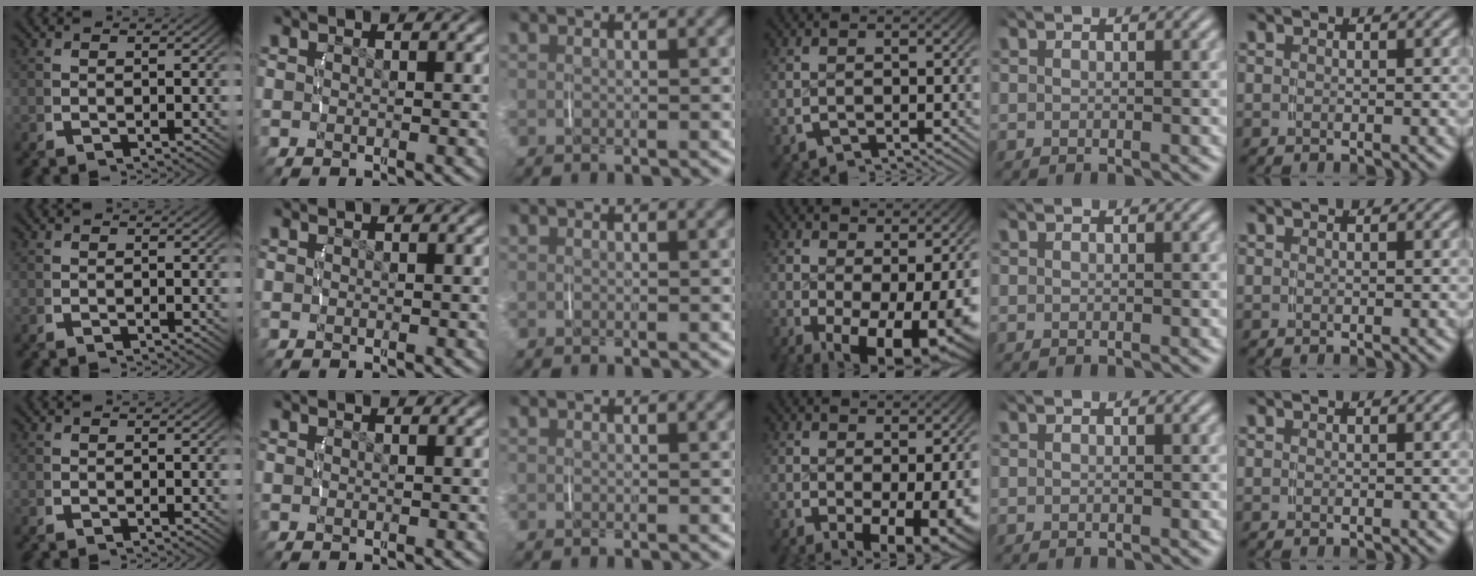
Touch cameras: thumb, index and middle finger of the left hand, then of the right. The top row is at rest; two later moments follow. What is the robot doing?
{"motion": "lift_and_place", "object": "glasses case"}